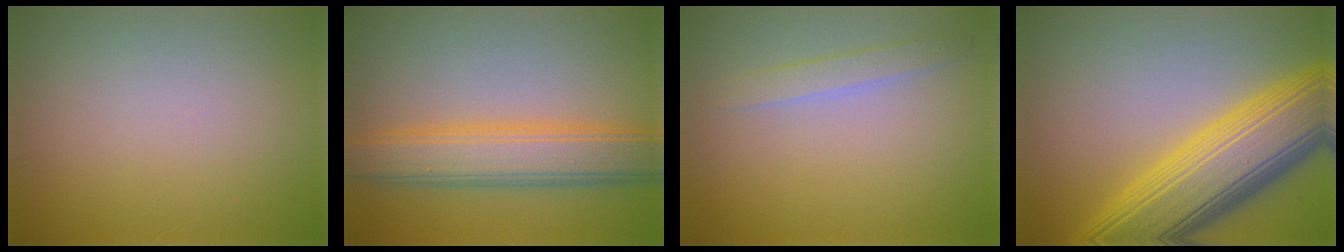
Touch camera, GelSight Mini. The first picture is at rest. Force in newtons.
{"total": 7.5, "press": 7.5, "slide": 0.1}
{"total": 1.6, "press": 1.6, "slide": 0.0}
{"total": 11.5, "press": 11.5, "slide": 0.4}